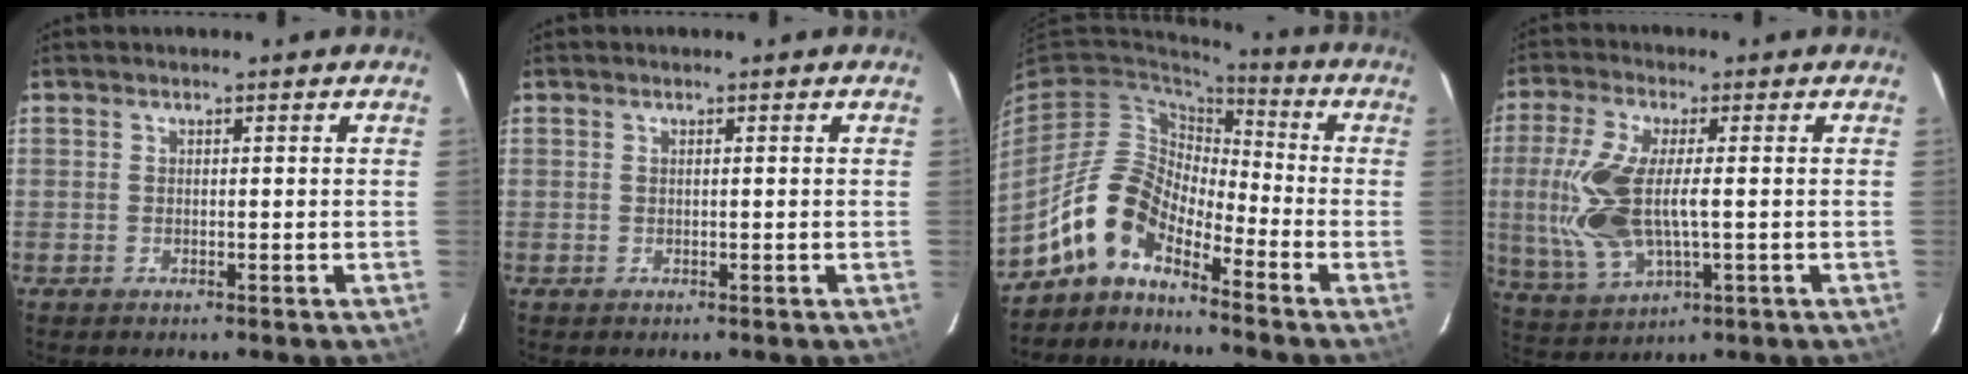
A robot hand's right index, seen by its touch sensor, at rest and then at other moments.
{"total": 0.0}
{"total": 10.8, "force": [-7.6, 4.8, 6.0], "torque": [-0.116, 0.019, -0.162]}
{"total": 14.1, "force": [-0.6, 5.7, 12.9], "torque": [-0.275, -0.007, -0.001]}